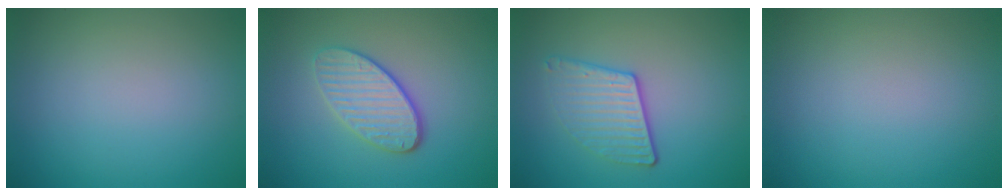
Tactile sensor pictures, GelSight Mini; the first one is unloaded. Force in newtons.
{"total": 3.8, "press": 3.2, "slide": 2.1}
{"total": 3.3, "press": 2.8, "slide": 1.9}
{"total": 0.0}